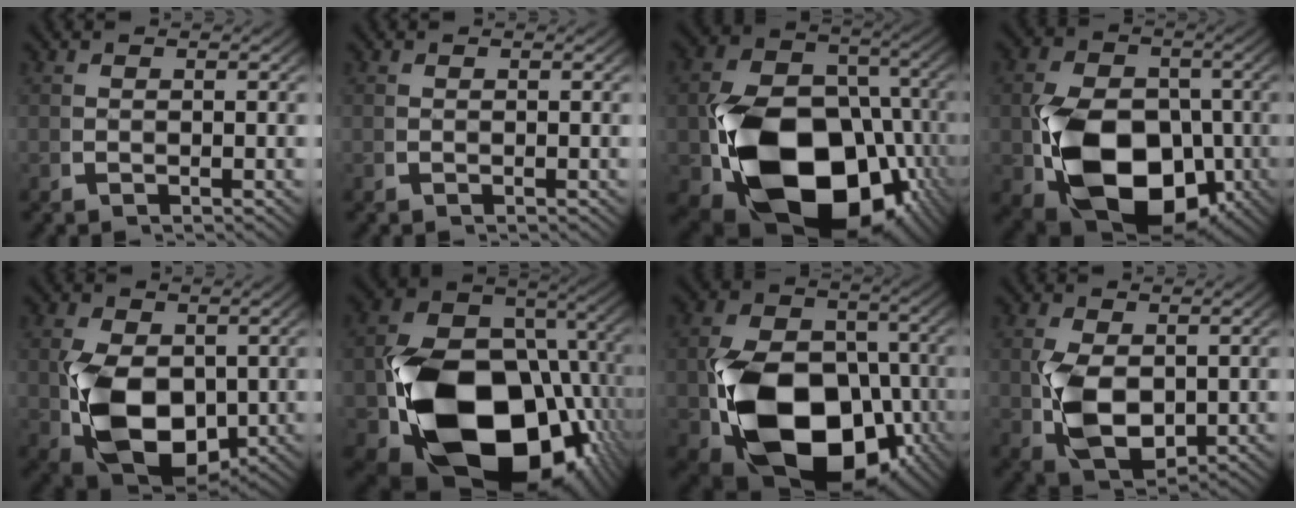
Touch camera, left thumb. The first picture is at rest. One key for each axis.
{"total": 0.0}
{"total": 23.2, "fx": -6.0, "fy": 15.6, "fz": 16.0, "tx": -0.300, "ty": -0.102, "tz": -0.048}
{"total": 16.2, "fx": -3.8, "fy": 11.1, "fz": 11.2, "tx": -0.227, "ty": -0.084, "tz": -0.020}
{"total": 11.6, "fx": -1.9, "fy": 7.9, "fz": 8.2, "tx": -0.188, "ty": -0.072, "tz": 0.004}
{"total": 25.8, "fx": -6.2, "fy": 17.3, "fz": 18.1, "tx": -0.337, "ty": -0.108, "tz": -0.048}
{"total": 19.8, "fx": -5.1, "fy": 13.3, "fz": 13.6, "tx": -0.266, "ty": -0.091, "tz": -0.038}
{"total": 7.2, "fx": -0.7, "fy": 4.9, "fz": 5.2, "tx": -0.132, "ty": -0.040, "tz": 0.009}